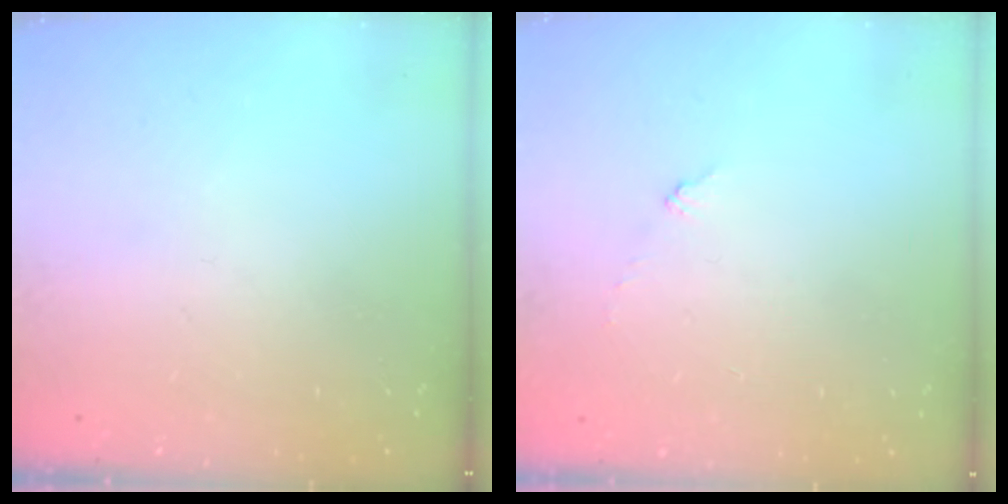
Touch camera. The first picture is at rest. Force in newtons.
{"total": 3.6, "press": 3.6, "slide": 0.3}